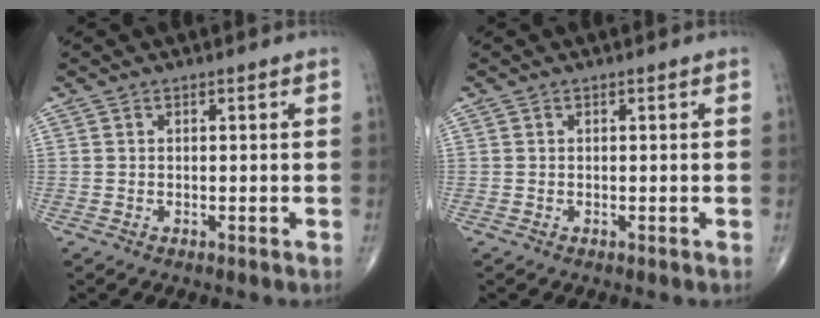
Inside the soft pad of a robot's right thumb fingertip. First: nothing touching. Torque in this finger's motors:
{"motor_torque": [0.00, 0.00, -0.06, 0.06, 0.00]}